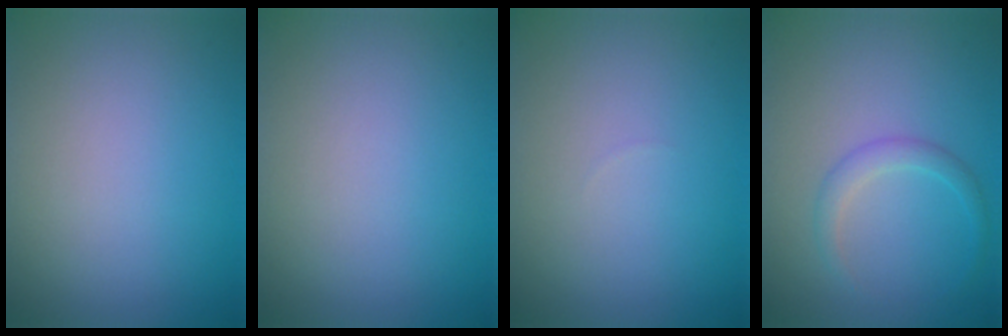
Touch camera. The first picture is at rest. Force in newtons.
{"total": 0.0}
{"total": 0.0}
{"total": 1.7, "press": 1.7, "slide": 0.1}